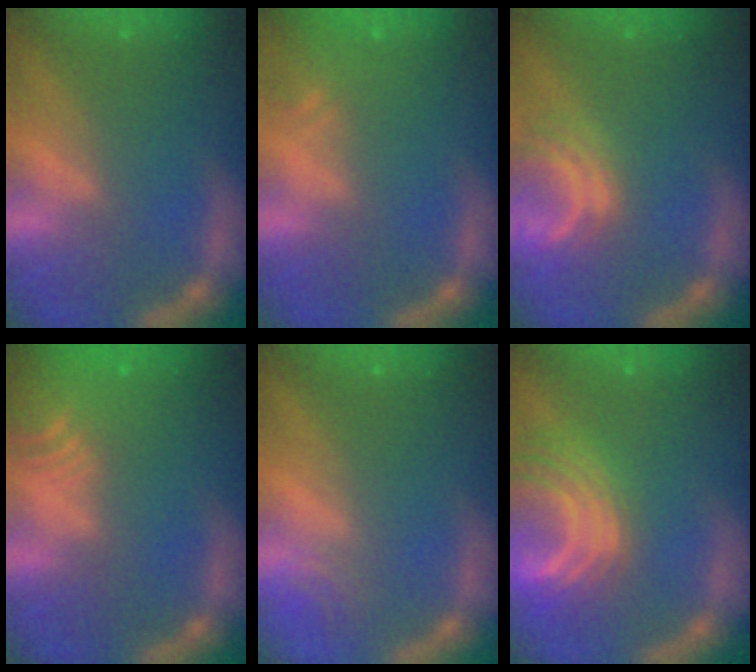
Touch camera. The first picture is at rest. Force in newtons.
{"total": 1.9}
{"total": 3.4}
{"total": 7.0}
{"total": 0.9}
{"total": 8.5}